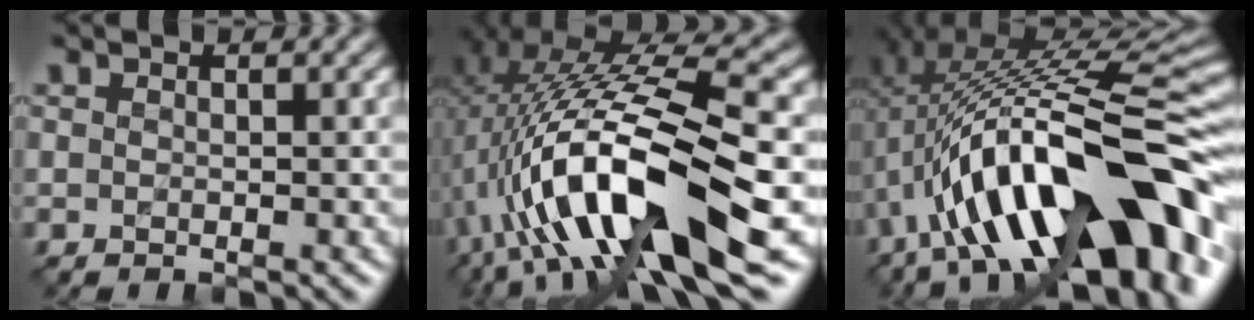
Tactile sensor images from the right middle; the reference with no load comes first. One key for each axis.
{"total": 15.0, "fx": -2.4, "fy": 4.8, "fz": 14.0, "tx": -0.259, "ty": 0.008, "tz": -0.041}
{"total": 17.9, "fx": -4.1, "fy": 7.3, "fz": 15.9, "tx": -0.241, "ty": 0.032, "tz": -0.069}